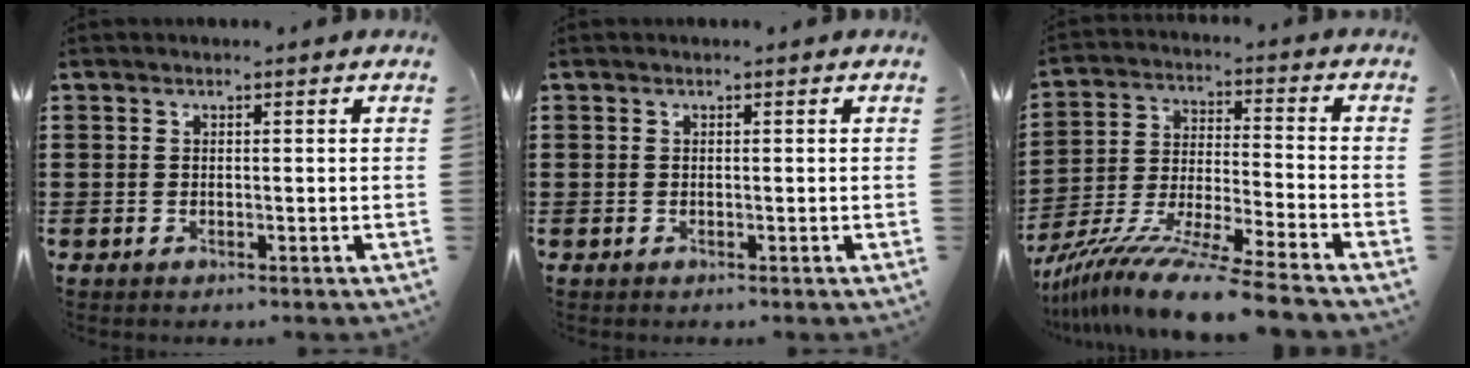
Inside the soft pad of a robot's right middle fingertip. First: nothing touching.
{"total": 0.0}
{"total": 12.0, "force": [-10.6, -0.5, 5.6], "torque": [-0.106, 0.003, -0.208]}